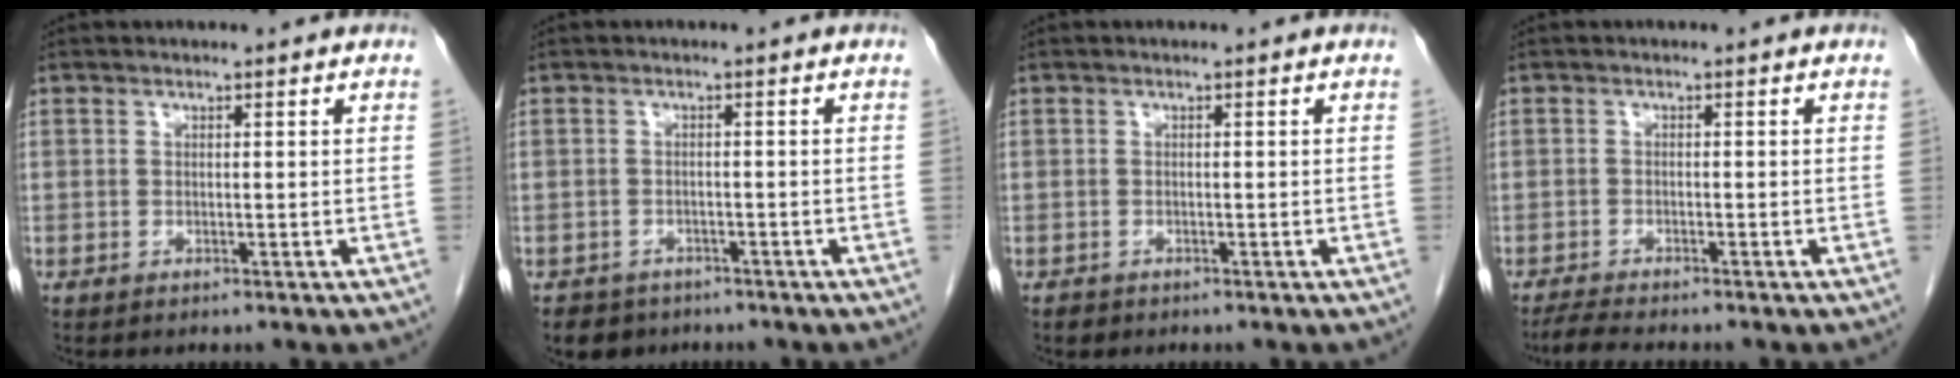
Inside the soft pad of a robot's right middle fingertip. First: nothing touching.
{"total": 3.7, "force": [-2.7, 2.4, 0.1], "torque": [-0.007, 0.005, -0.042]}
{"total": 0.9, "force": [-0.7, 0.6, 0.2], "torque": [-0.007, 0.001, -0.010]}
{"total": 4.0, "force": [-3.6, 0.0, 1.9], "torque": [-0.037, -0.016, -0.059]}